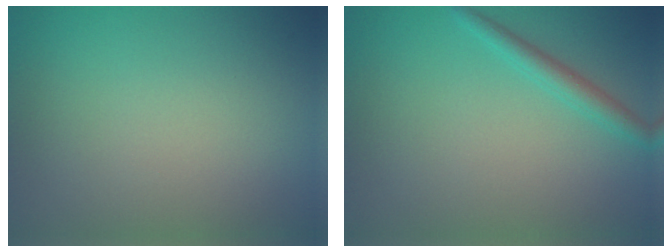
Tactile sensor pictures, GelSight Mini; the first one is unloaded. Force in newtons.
{"total": 1.9, "press": 1.9, "slide": 0.1}